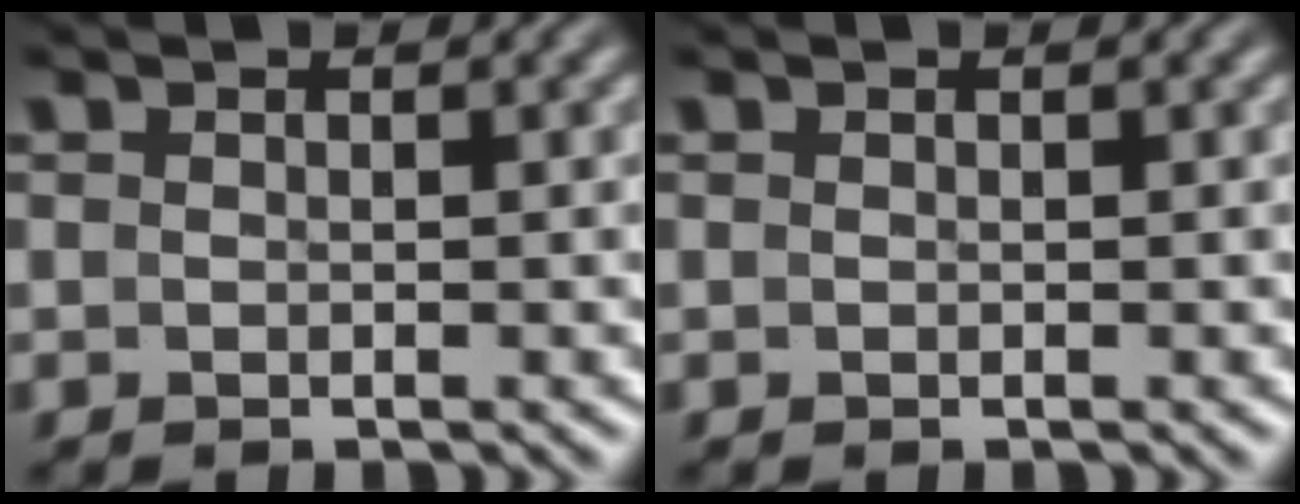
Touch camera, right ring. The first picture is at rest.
{"total": 0.0}